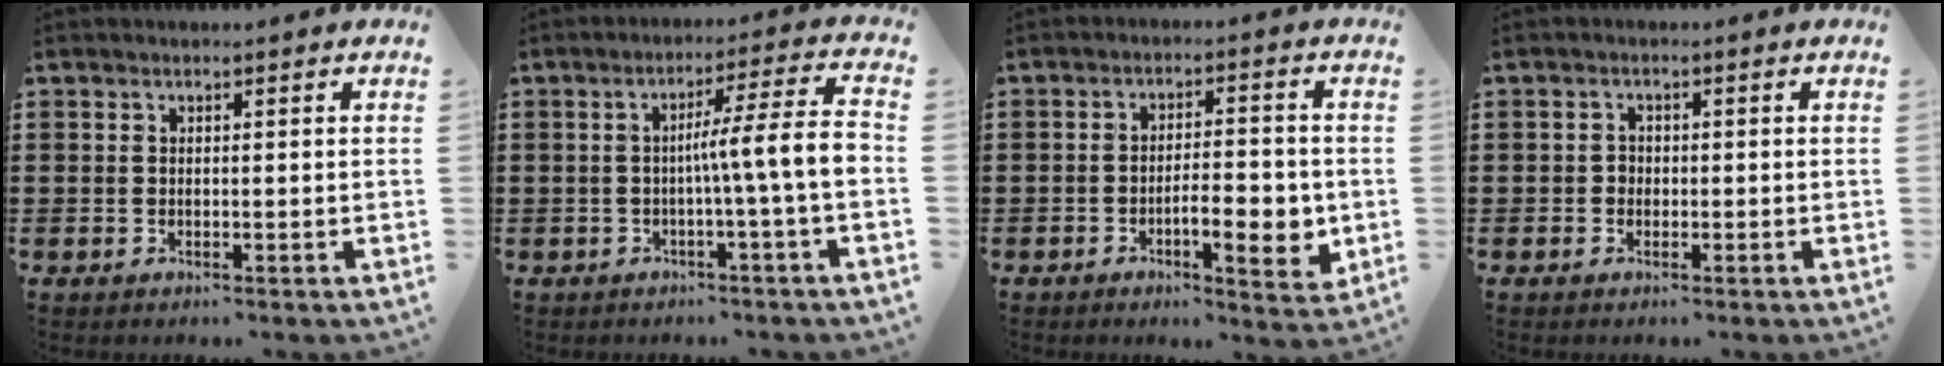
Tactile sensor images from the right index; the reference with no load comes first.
{"total": 8.1, "force": [-1.1, -0.1, 8.0], "torque": [-0.134, -0.008, -0.025]}
{"total": 6.7, "force": [-2.0, 2.4, 6.0], "torque": [-0.083, -0.002, -0.036]}
{"total": 1.2, "force": [-0.4, 1.1, 0.4], "torque": [-0.011, 0.003, -0.009]}